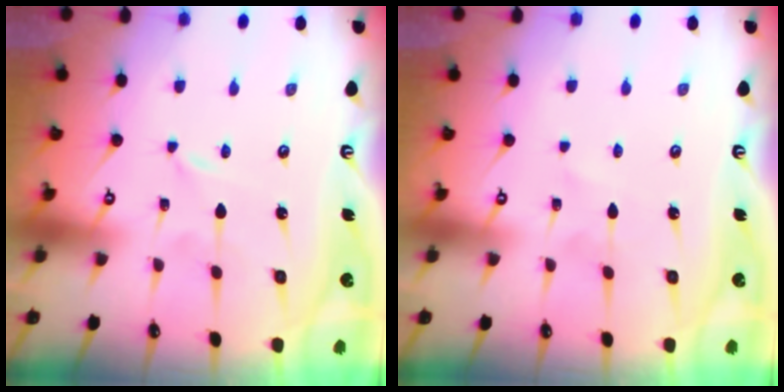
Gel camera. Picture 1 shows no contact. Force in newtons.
{"total": 1.7, "press": 1.7, "slide": 0.2}